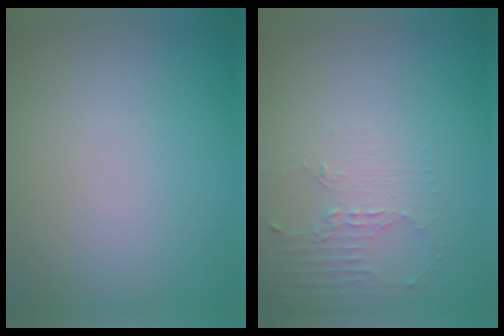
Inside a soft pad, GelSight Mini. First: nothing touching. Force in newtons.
{"total": 2.2, "press": 1.6, "slide": 1.5}